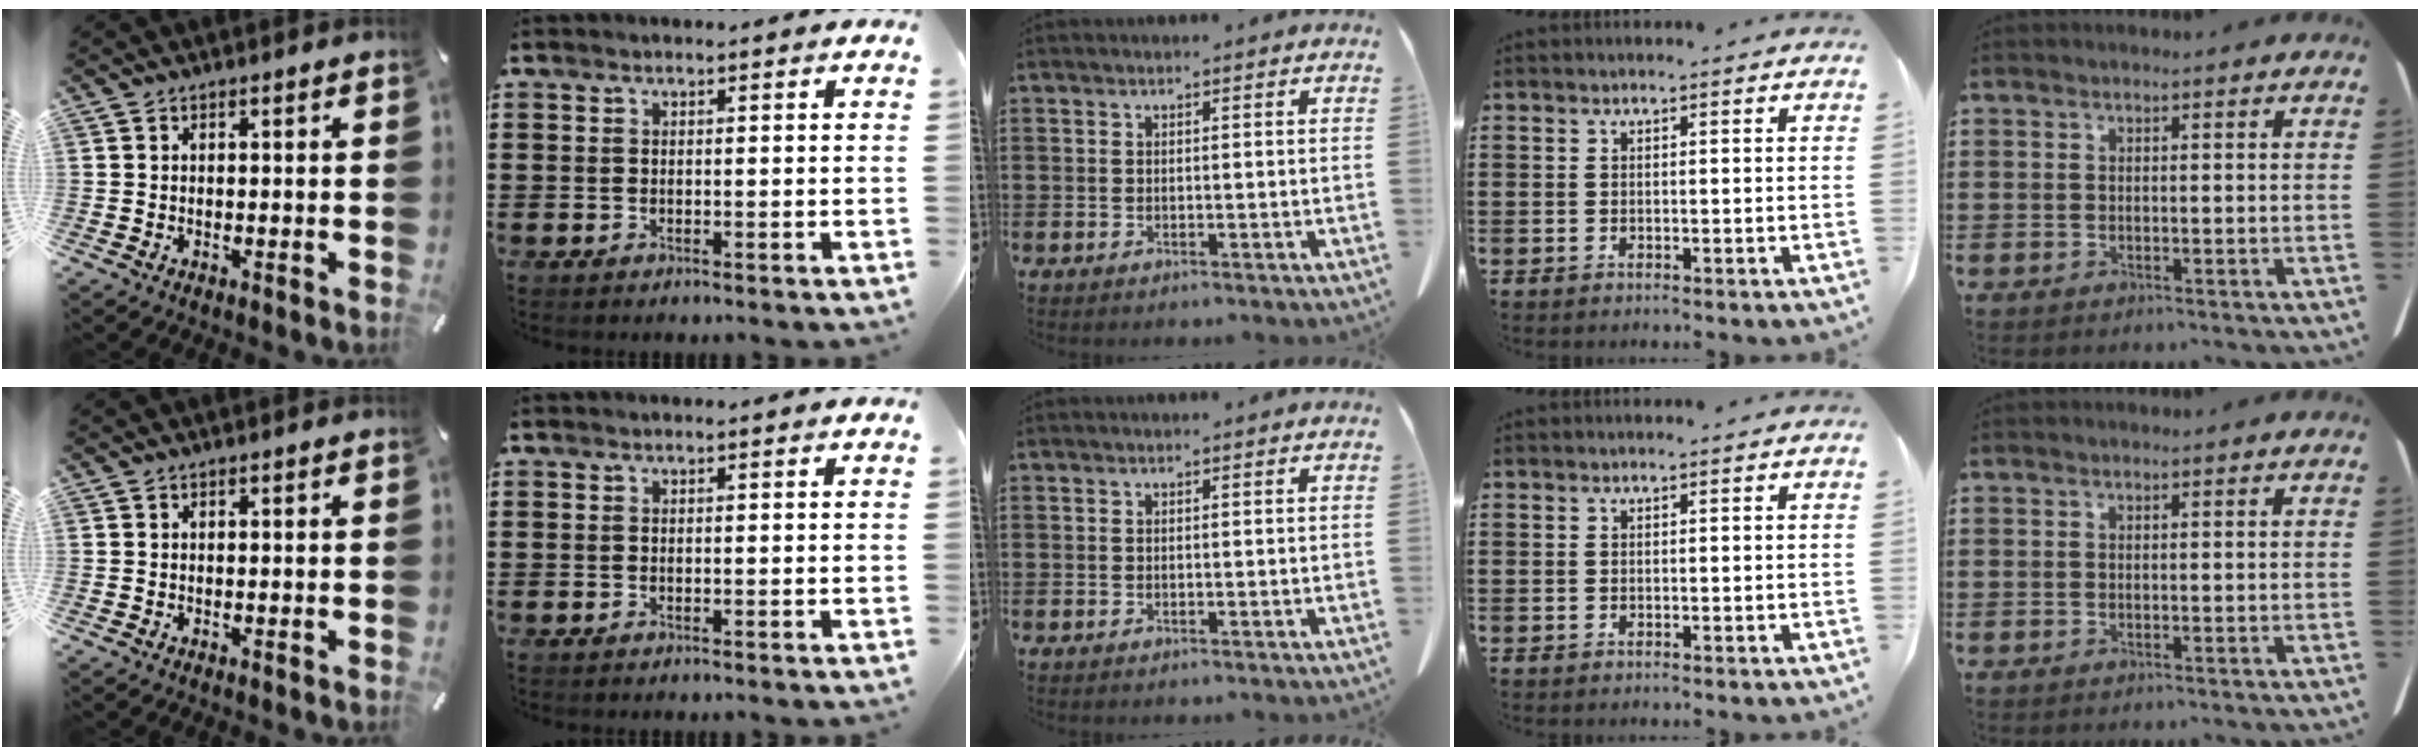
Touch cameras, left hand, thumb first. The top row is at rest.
{}